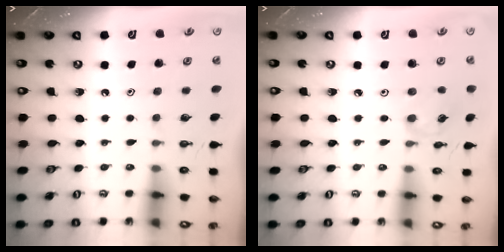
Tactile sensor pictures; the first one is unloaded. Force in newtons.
{"total": 2.7, "press": 2.7, "slide": 0.1}